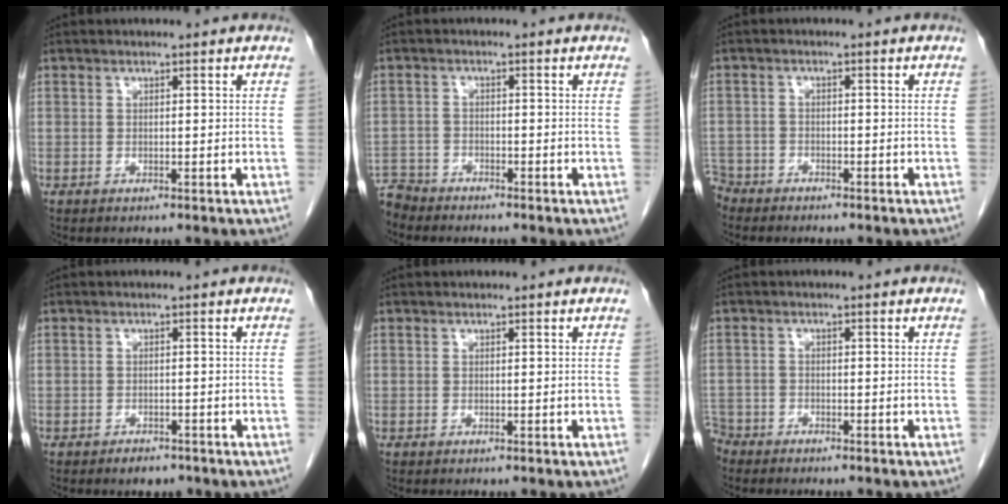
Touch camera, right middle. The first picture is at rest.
{"total": 3.9, "force": [-3.8, 0.7, -0.5], "torque": [0.011, -0.010, -0.075]}
{"total": 4.2, "force": [-3.9, 1.7, 0.1], "torque": [-0.003, -0.003, -0.076]}
{"total": 2.2, "force": [-1.7, 1.1, 0.8], "torque": [-0.018, 0.000, -0.018]}
{"total": 0.0}
{"total": 3.4, "force": [-3.1, 1.4, 0.0], "torque": [-0.004, -0.002, -0.063]}